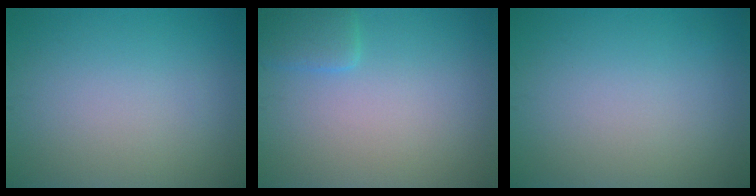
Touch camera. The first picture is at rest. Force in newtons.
{"total": 2.3, "press": 2.3, "slide": 0.2}
{"total": 0.0}